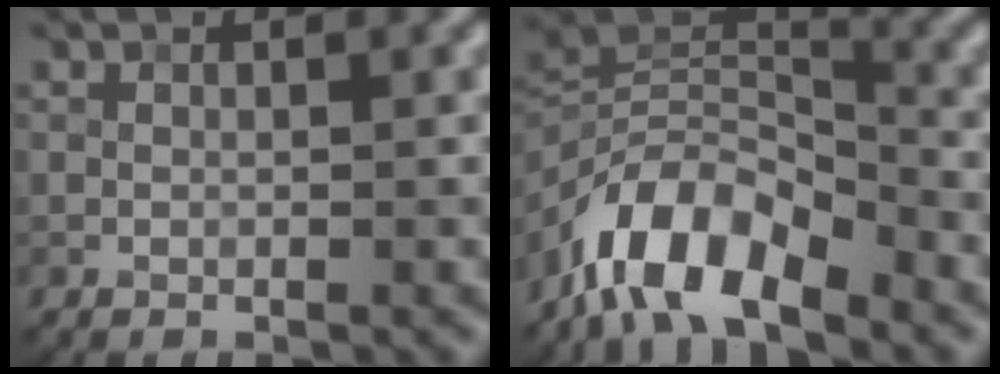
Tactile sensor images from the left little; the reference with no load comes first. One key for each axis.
{"total": 9.2, "fx": -6.4, "fy": 3.3, "fz": 5.8, "tx": -0.097, "ty": 0.014, "tz": -0.128}